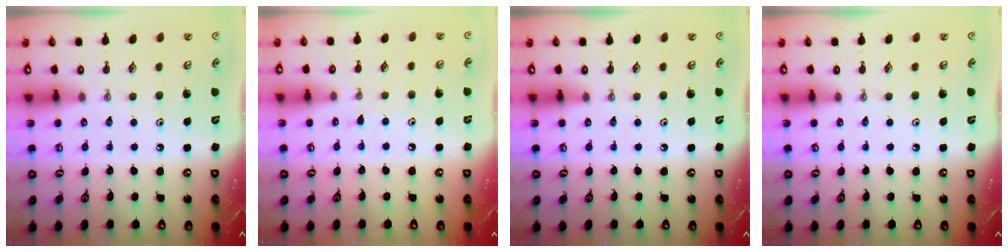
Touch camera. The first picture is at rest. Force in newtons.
{"total": 3.2, "press": 3.2, "slide": 0.4}
{"total": 0.0}
{"total": 0.0}